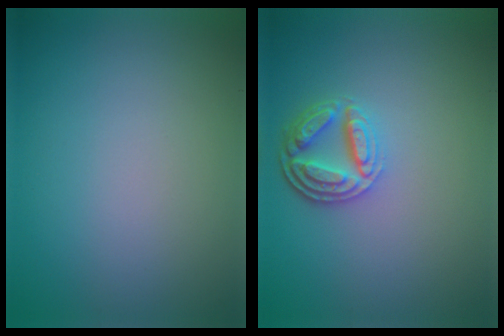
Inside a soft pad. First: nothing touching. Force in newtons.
{"total": 4.1, "press": 3.3, "slide": 2.5}